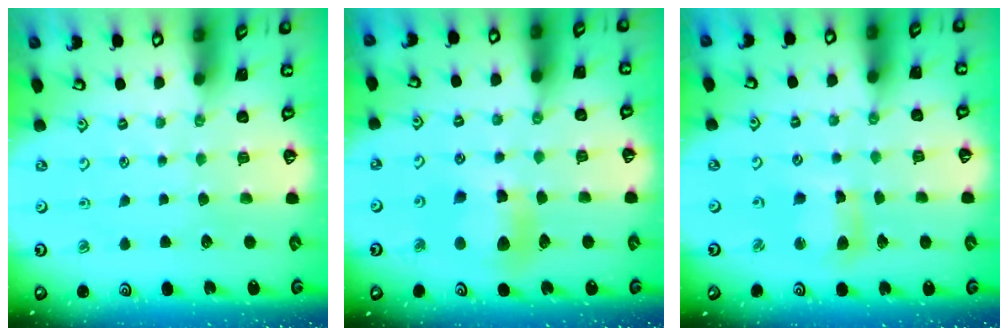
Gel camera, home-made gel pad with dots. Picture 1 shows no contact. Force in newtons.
{"total": 9.1, "press": 9.0, "slide": 1.3}
{"total": 7.4, "press": 7.3, "slide": 1.0}